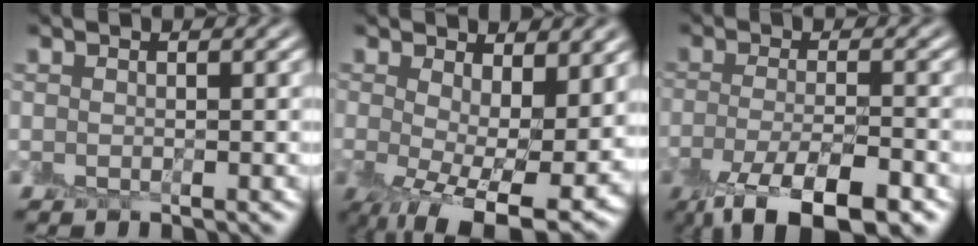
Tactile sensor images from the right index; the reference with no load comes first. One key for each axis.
{"total": 10.6, "fx": -1.1, "fy": 5.1, "fz": 9.2, "tx": -0.145, "ty": -0.040, "tz": 0.003}
{"total": 8.3, "fx": -5.4, "fy": 2.4, "fz": 5.9, "tx": -0.102, "ty": -0.019, "tz": -0.094}